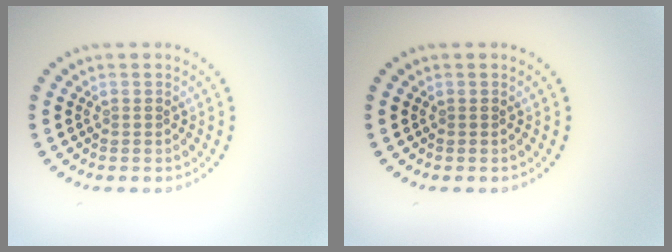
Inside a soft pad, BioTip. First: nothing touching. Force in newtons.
{"total": 0.0}